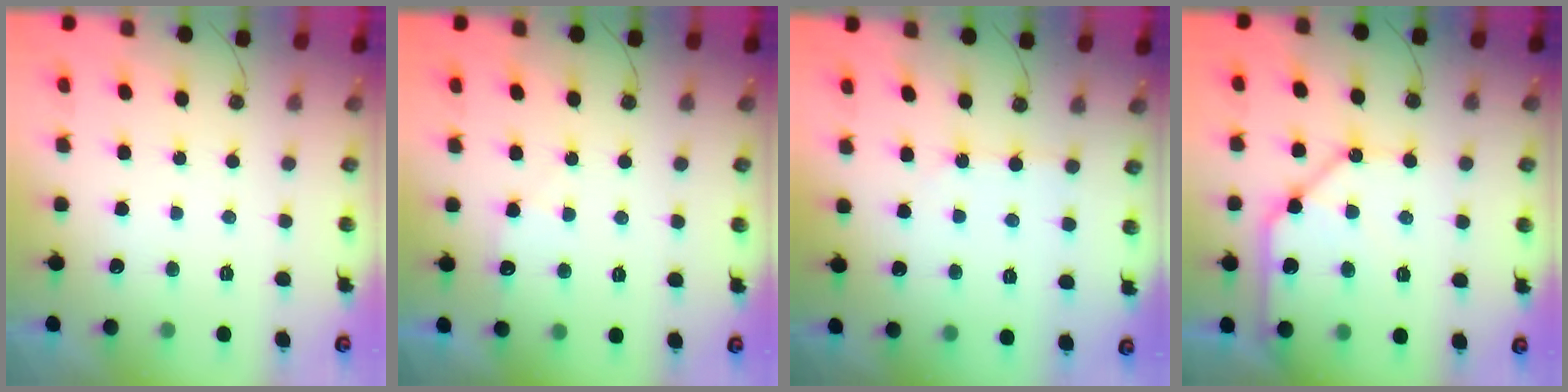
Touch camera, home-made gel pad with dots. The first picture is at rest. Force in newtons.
{"total": 4.6, "press": 4.5, "slide": 0.5}
{"total": 2.9, "press": 2.9, "slide": 0.5}
{"total": 14.1, "press": 13.9, "slide": 1.8}